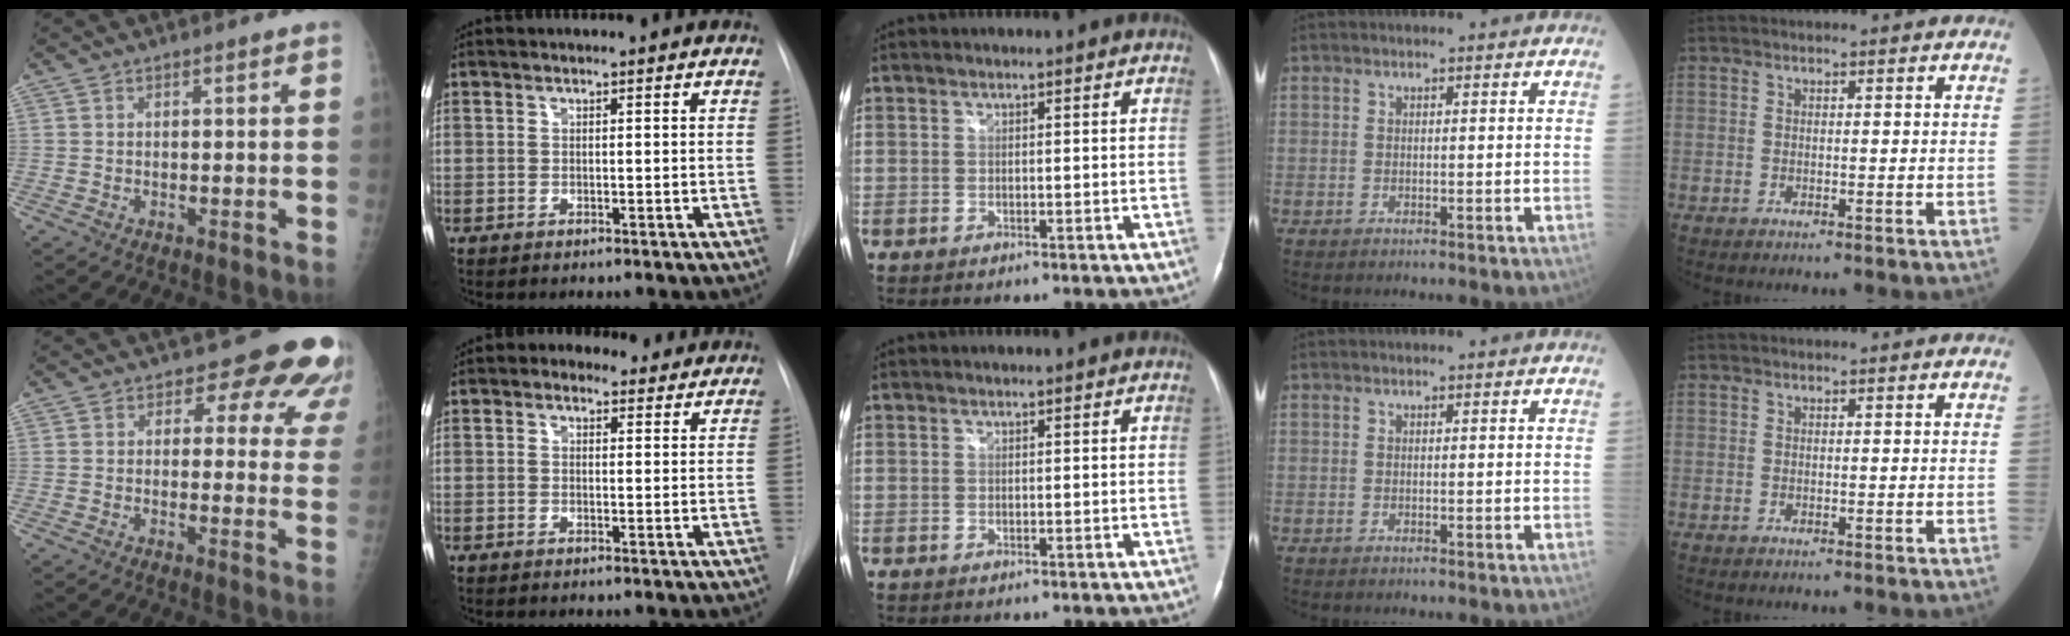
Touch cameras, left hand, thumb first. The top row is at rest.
{"thumb": {"total": 12.2, "force": [9.2, 6.4, 4.9], "torque": [0.008, -0.042, 0.073]}, "index": {"total": 3.9, "force": [2.7, 2.6, 1.3], "torque": [-0.016, 0.013, 0.034]}}